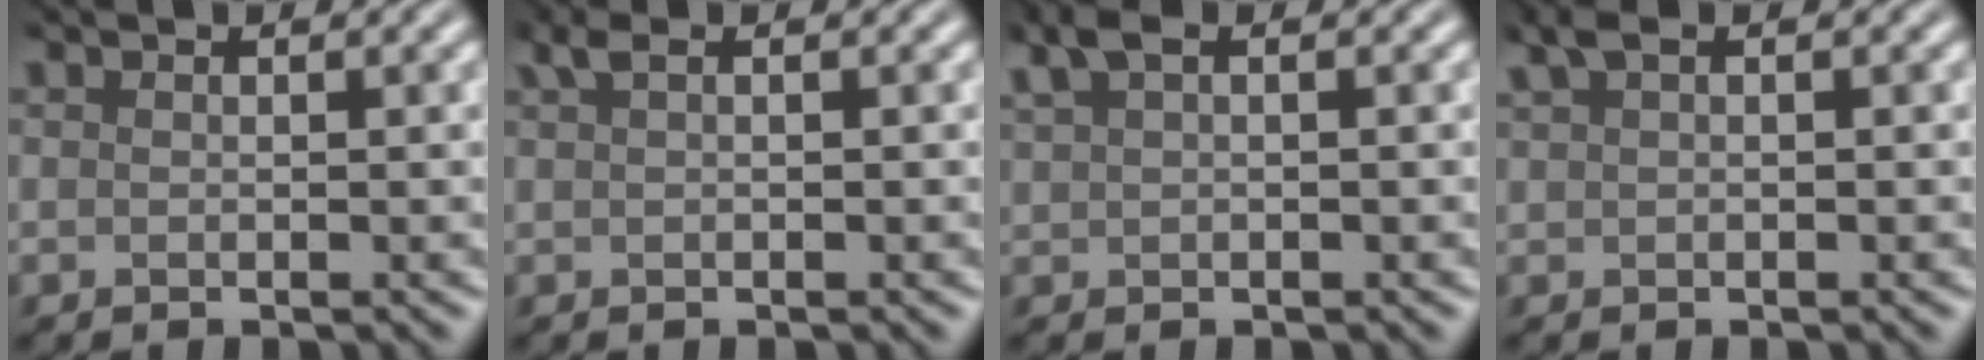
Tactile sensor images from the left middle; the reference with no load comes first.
{"total": 0.9, "force": [-0.3, -0.9, -0.2], "torque": [-0.018, -0.009, 0.029]}
{"total": 0.6, "force": [0.4, -0.5, 0.1], "torque": [-0.033, -0.005, 0.045]}
{"total": 0.8, "force": [0.1, -0.8, -0.2], "torque": [-0.023, -0.007, 0.041]}